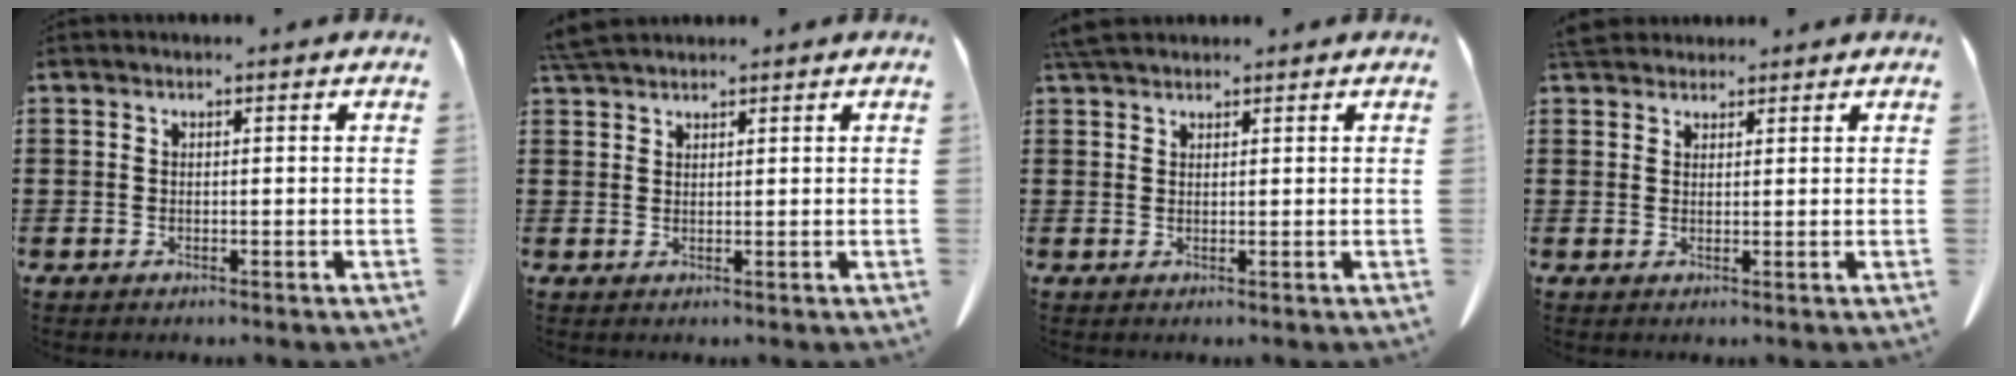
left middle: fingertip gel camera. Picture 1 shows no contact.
{"total": 3.1, "force": [2.9, 0.5, 1.2], "torque": [-0.032, -0.003, 0.057]}
{"total": 2.8, "force": [2.5, 0.7, 1.1], "torque": [-0.029, -0.001, 0.049]}
{"total": 3.3, "force": [2.9, 1.1, 0.9], "torque": [-0.027, -0.002, 0.058]}